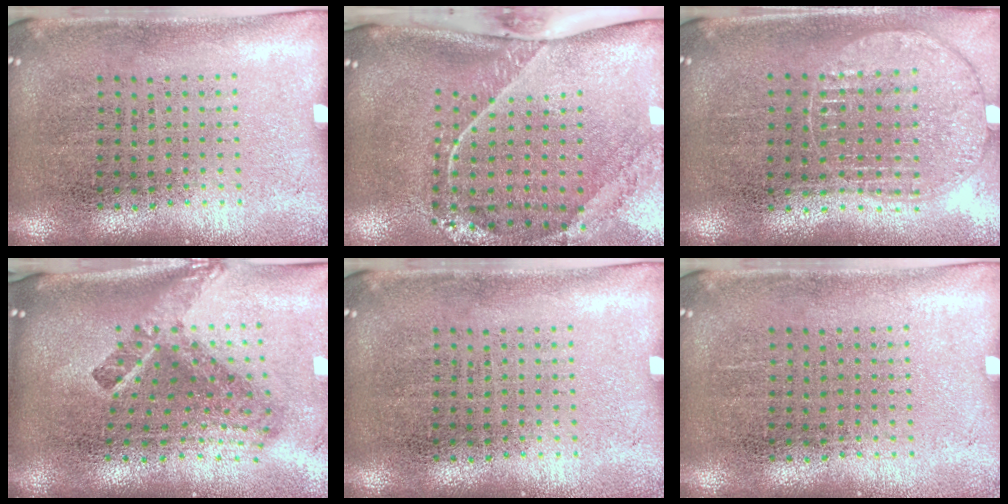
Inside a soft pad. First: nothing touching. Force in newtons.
{"total": 2.6, "press": 1.7, "slide": 2.0}
{"total": 1.0, "press": 1.0, "slide": 0.1}
{"total": 2.7, "press": 1.7, "slide": 2.1}
{"total": 0.0}
{"total": 0.0}